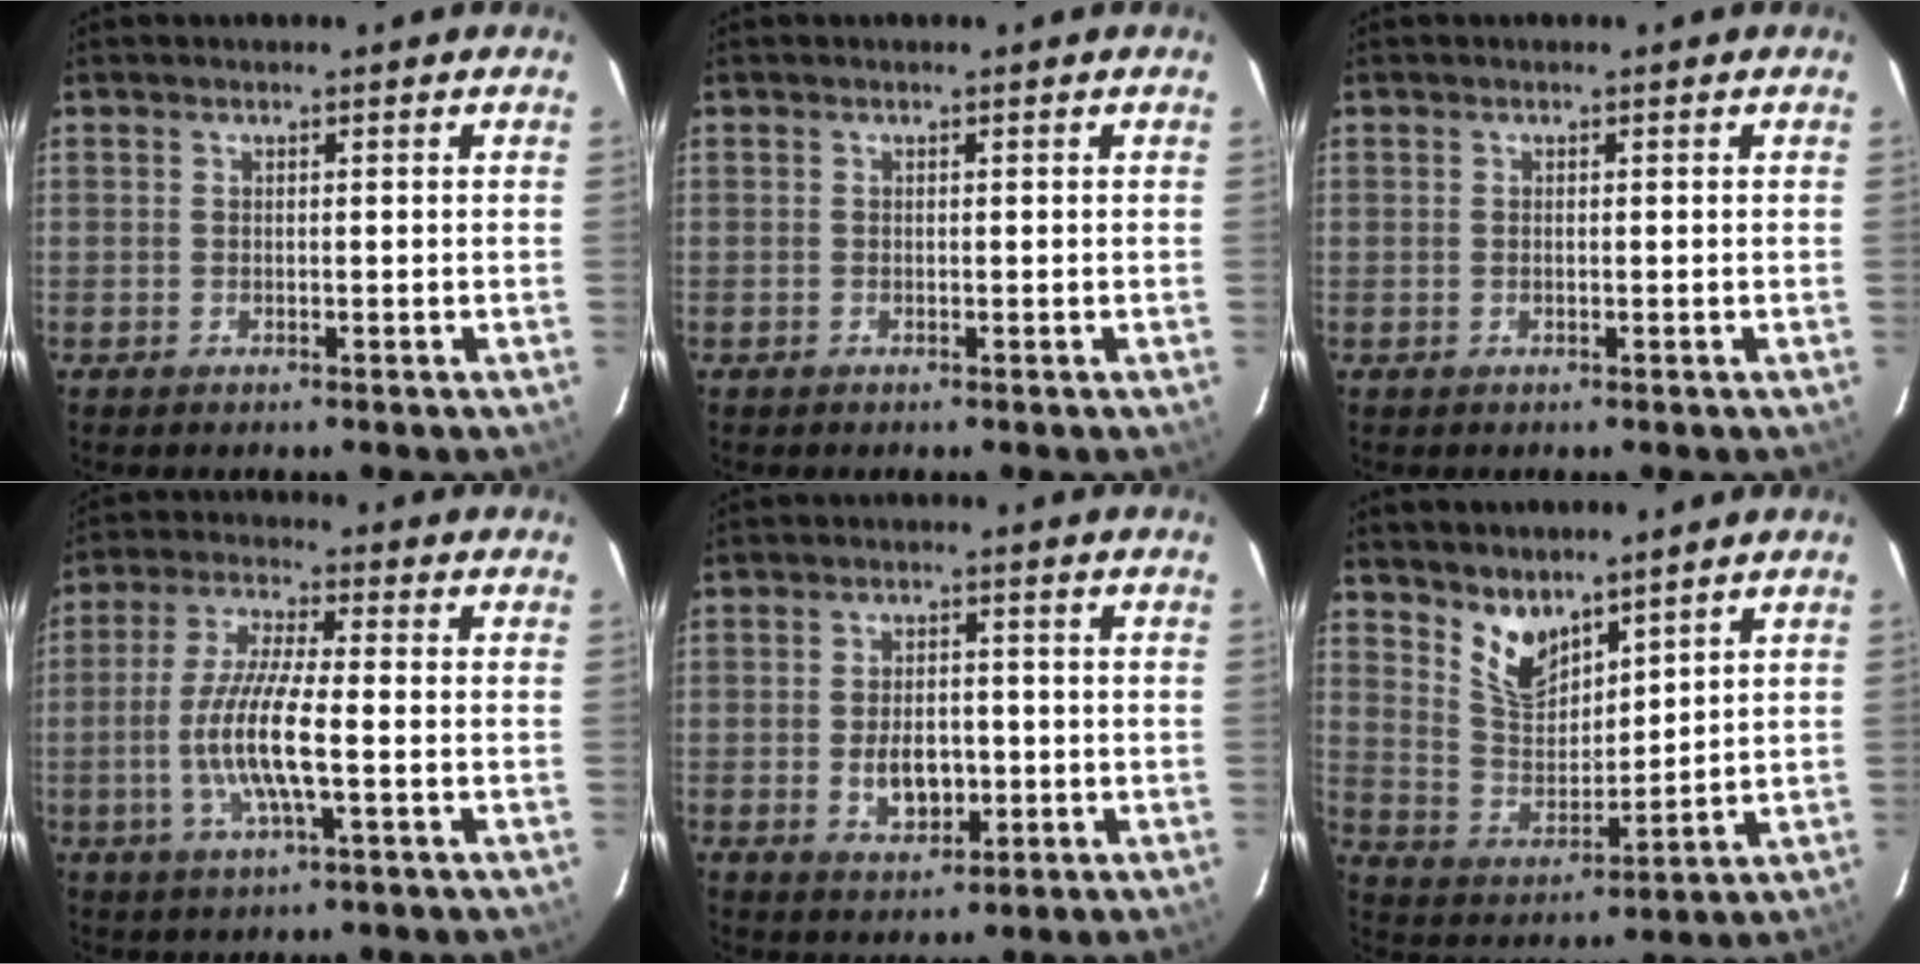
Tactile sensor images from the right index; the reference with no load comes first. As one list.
[{"total": 0.0}, {"total": 0.0}, {"total": 10.5, "force": [-2.4, 1.5, 10.1], "torque": [-0.205, -0.003, -0.048]}, {"total": 6.4, "force": [-1.4, 4.1, 4.7], "torque": [-0.090, 0.000, -0.014]}, {"total": 8.5, "force": [6.4, 4.0, 3.7], "torque": [-0.065, -0.001, 0.131]}]